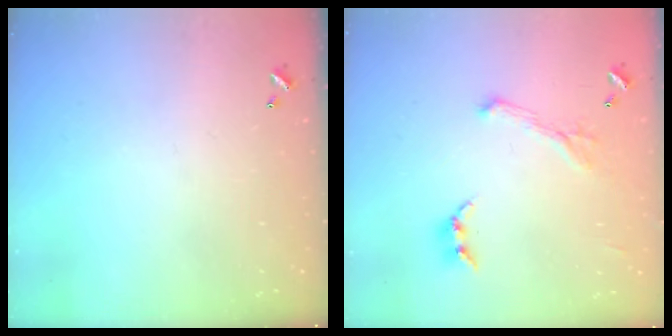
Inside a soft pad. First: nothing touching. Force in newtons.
{"total": 1.1, "press": 0.6, "slide": 0.9}